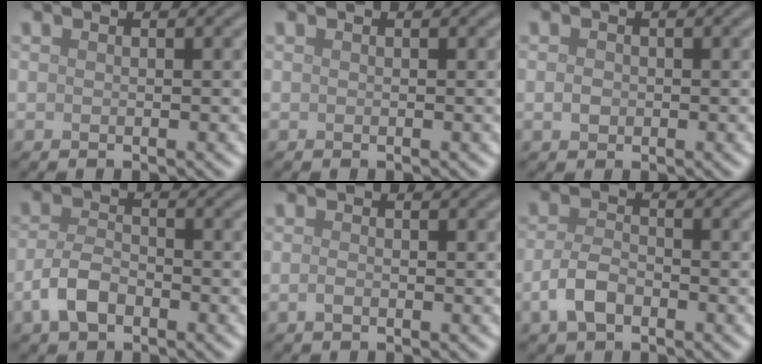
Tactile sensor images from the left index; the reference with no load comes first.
{"total": 0.0}
{"total": 1.0, "force": [-0.1, 0.9, 0.5], "torque": [-0.009, -0.002, -0.005]}
{"total": 3.4, "force": [-1.8, 1.9, 2.2], "torque": [-0.044, 0.003, -0.042]}
{"total": 0.7, "force": [-0.3, 0.4, 0.5], "torque": [-0.013, -0.002, -0.008]}
{"total": 3.1, "force": [-1.5, 1.7, 2.1], "torque": [-0.043, 0.001, -0.036]}